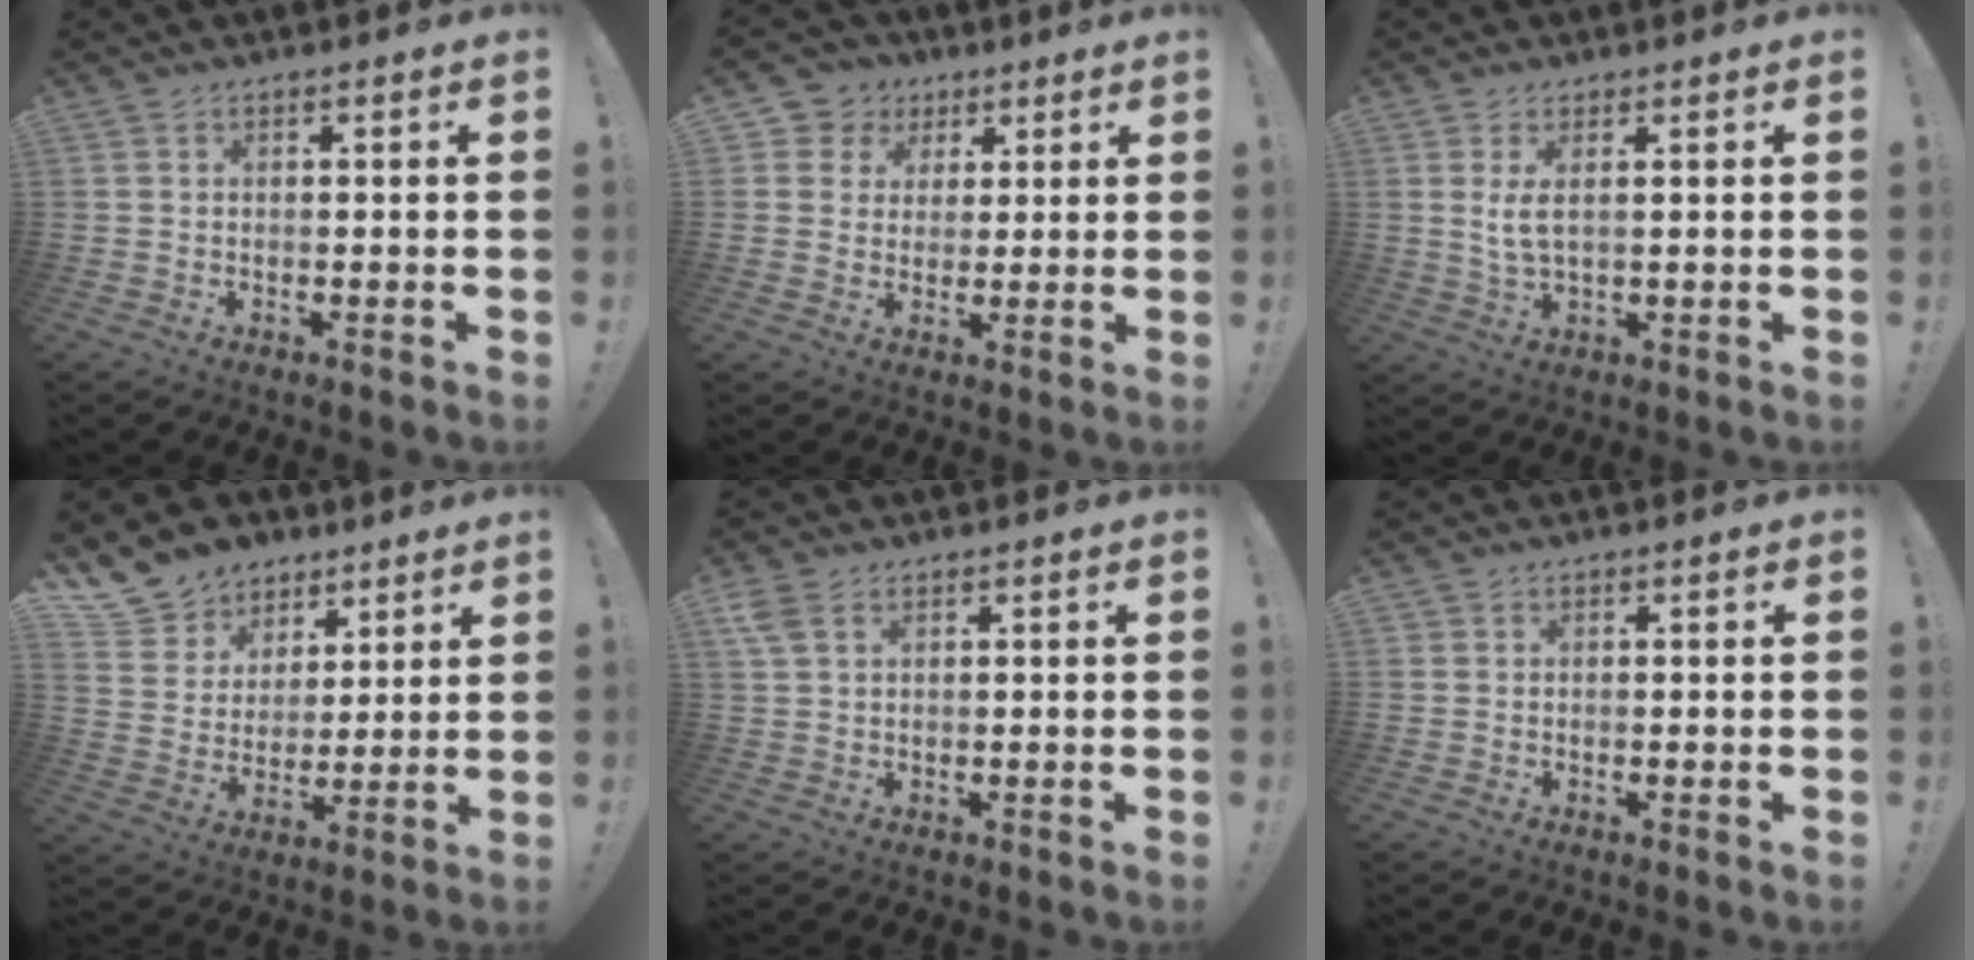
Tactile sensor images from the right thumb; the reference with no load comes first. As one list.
[{"total": 7.2, "force": [2.2, 6.8, 1.2], "torque": [-0.024, -0.006, 0.047]}, {"total": 4.3, "force": [1.4, 1.2, 3.8], "torque": [-0.071, -0.009, 0.021]}, {"total": 12.0, "force": [7.9, 8.8, 2.2], "torque": [-0.040, -0.056, 0.157]}, {"total": 4.1, "force": [2.1, 2.4, 2.5], "torque": [-0.050, 0.000, 0.044]}, {"total": 0.5, "force": [0.2, 0.5, 0.0], "torque": [-0.007, 0.003, 0.005]}]